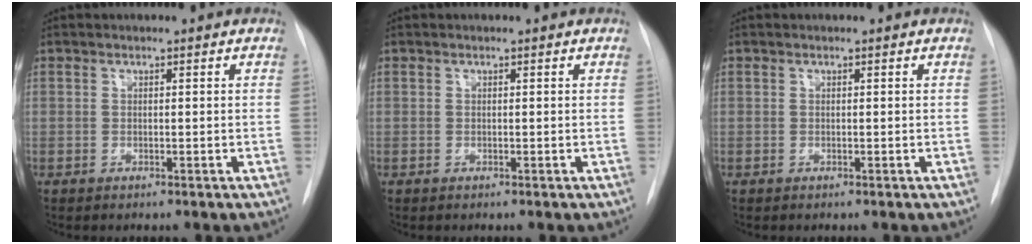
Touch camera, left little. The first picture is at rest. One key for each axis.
{"total": 0.0}
{"total": 0.0}